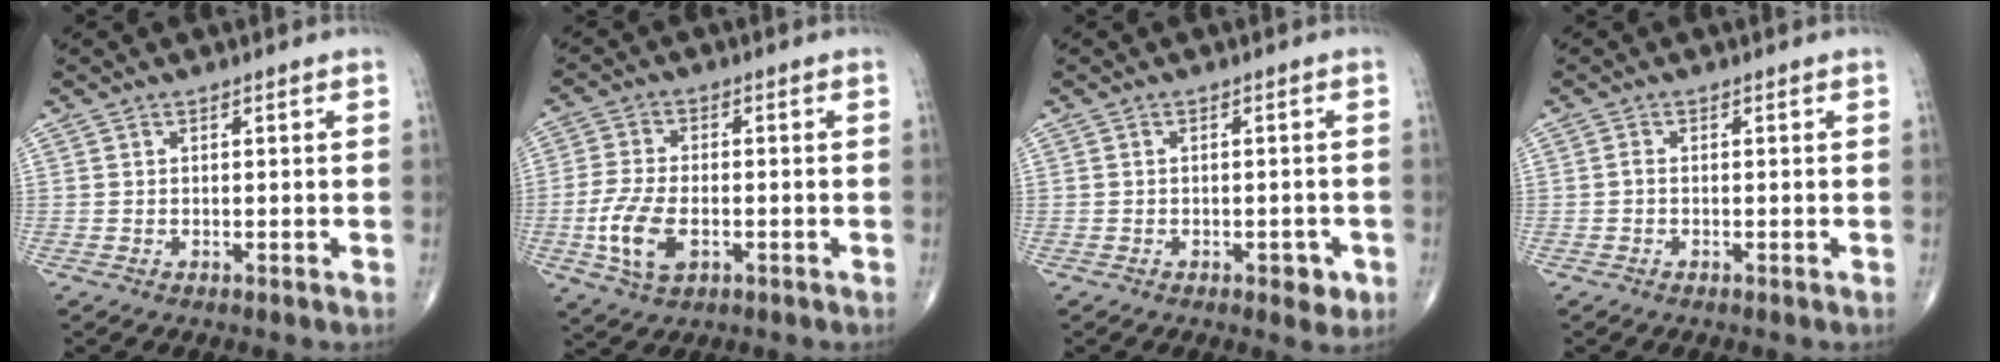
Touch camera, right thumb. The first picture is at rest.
{"total": 9.1, "force": [-2.4, 4.9, 7.2], "torque": [-0.155, 0.000, -0.043]}
{"total": 3.2, "force": [-1.4, 1.7, 2.4], "torque": [-0.018, 0.004, -0.015]}
{"total": 0.6, "force": [-0.2, 0.3, 0.5], "torque": [-0.009, 0.000, -0.008]}